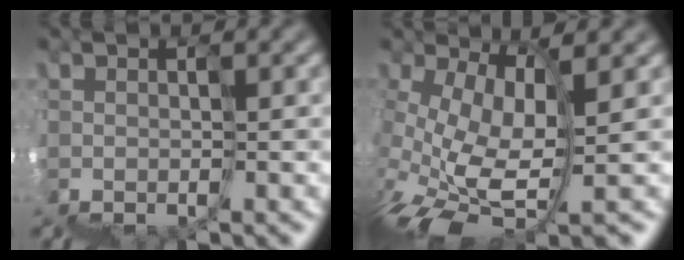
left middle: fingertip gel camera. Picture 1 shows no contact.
{"total": 2.5, "force": [-0.7, 0.1, 2.4], "torque": [-0.068, 0.004, -0.012]}